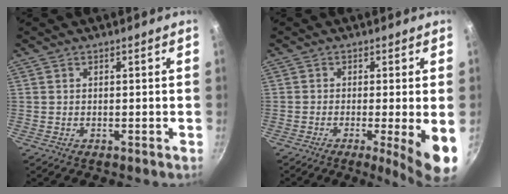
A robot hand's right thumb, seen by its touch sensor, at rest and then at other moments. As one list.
[{"total": 8.7, "force": [-2.0, 0.7, 8.4], "torque": [-0.116, -0.006, -0.027]}]